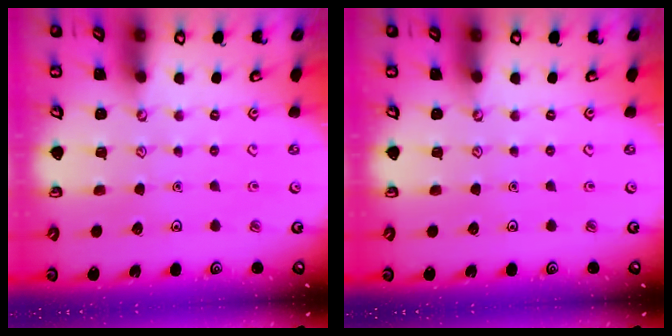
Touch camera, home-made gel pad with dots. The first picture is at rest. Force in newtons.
{"total": 0.0}